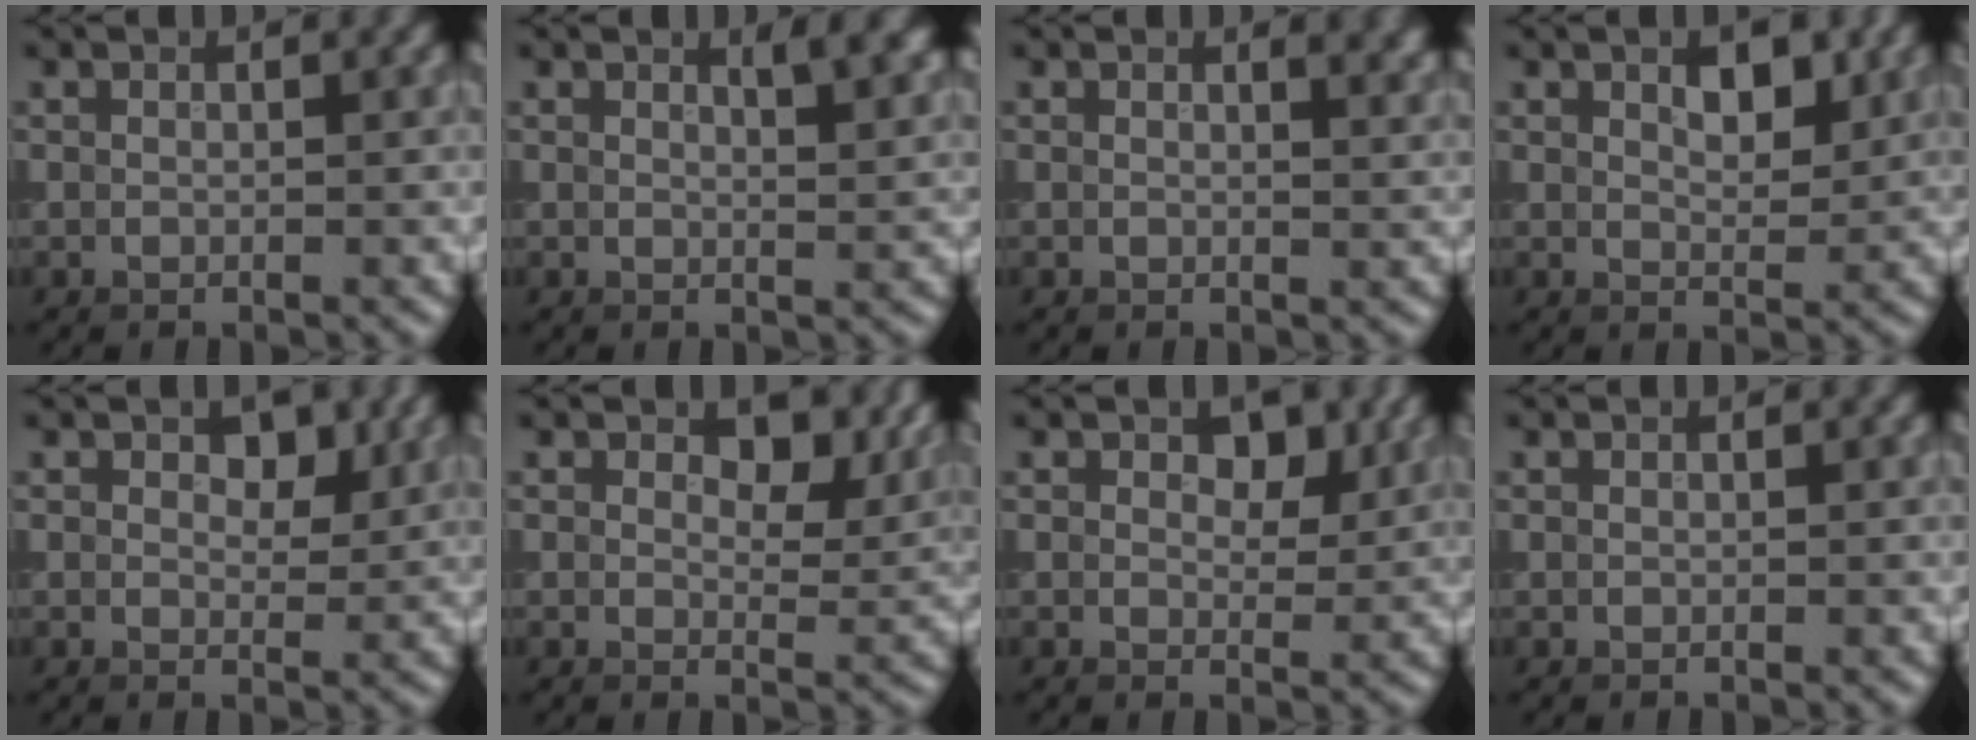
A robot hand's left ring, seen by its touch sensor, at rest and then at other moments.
{"total": 3.1, "force": [1.9, 1.1, 2.3], "torque": [-0.013, 0.005, 0.022]}
{"total": 2.3, "force": [1.6, 0.9, 1.4], "torque": [-0.003, 0.002, 0.021]}
{"total": 2.9, "force": [1.4, 1.4, 2.2], "torque": [-0.030, 0.002, 0.023]}
{"total": 2.7, "force": [1.2, 1.6, 1.8], "torque": [-0.024, -0.004, 0.013]}
{"total": 5.3, "force": [2.3, 3.0, 3.7], "torque": [-0.051, -0.007, 0.027]}
{"total": 3.3, "force": [1.4, 2.0, 2.2], "torque": [-0.030, -0.003, 0.015]}
{"total": 0.0}